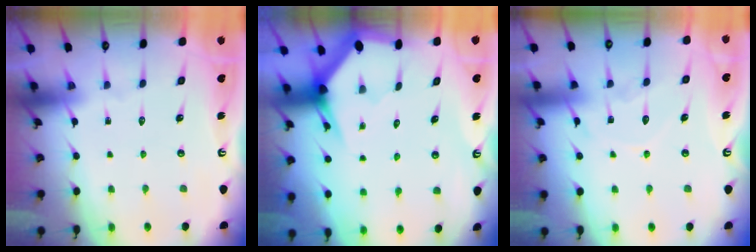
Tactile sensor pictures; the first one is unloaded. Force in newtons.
{"total": 3.2, "press": 3.2, "slide": 0.0}
{"total": 9.2, "press": 9.1, "slide": 0.8}